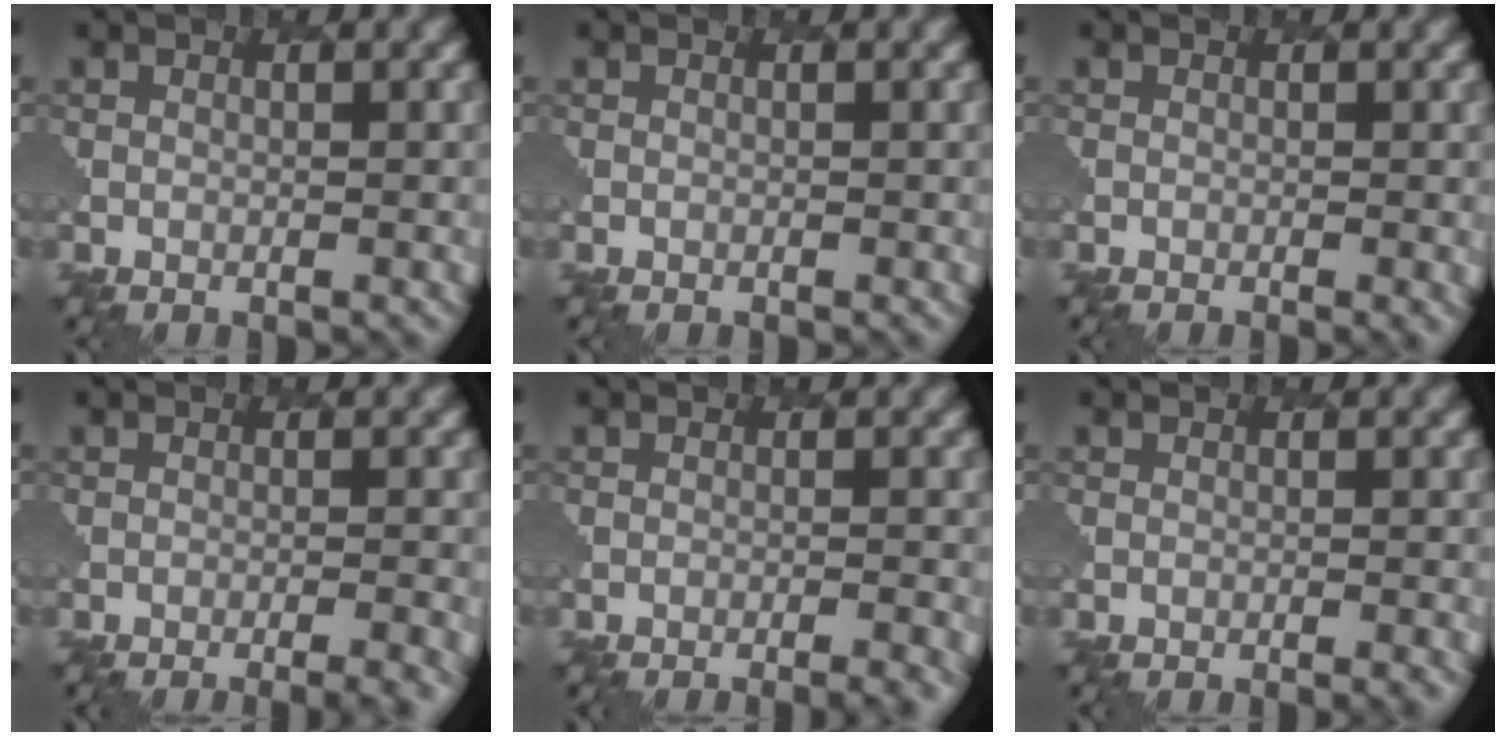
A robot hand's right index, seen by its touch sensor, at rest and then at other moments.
{"total": 0.0}
{"total": 1.1, "force": [-0.1, 0.4, 1.1], "torque": [-0.008, -0.002, 0.003]}
{"total": 4.5, "force": [-2.6, 1.6, 3.4], "torque": [-0.025, 0.007, -0.027]}
{"total": 3.4, "force": [-1.8, 1.1, 2.6], "torque": [-0.019, 0.013, -0.021]}
{"total": 1.8, "force": [-0.8, 0.6, 1.5], "torque": [-0.005, 0.009, -0.007]}